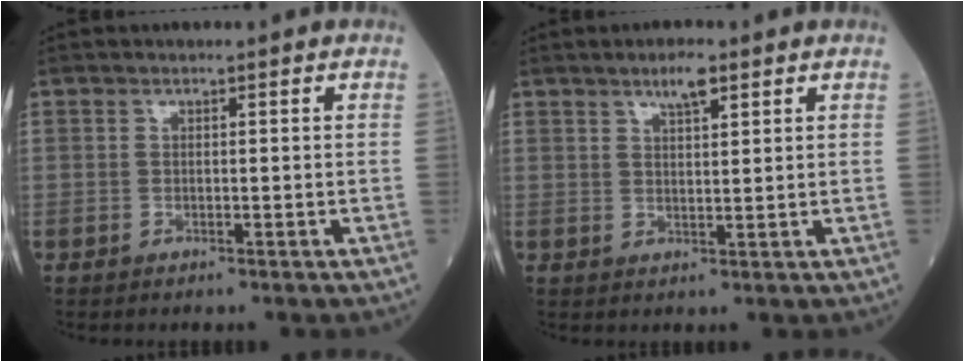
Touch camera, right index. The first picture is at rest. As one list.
[{"total": 3.5, "force": [2.2, 0.7, 2.6], "torque": [-0.046, 0.003, 0.037]}]